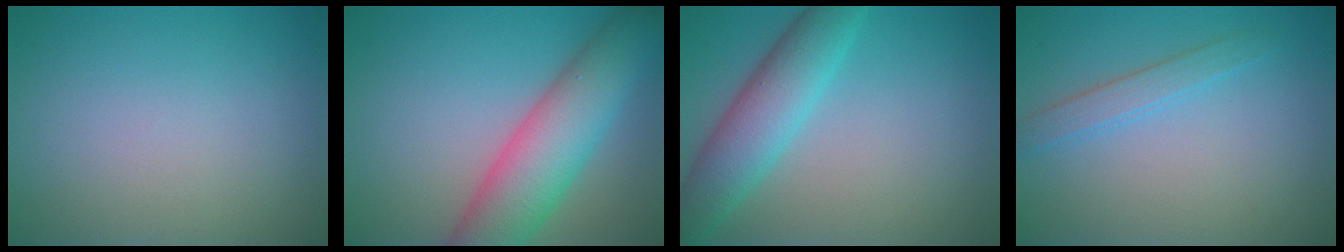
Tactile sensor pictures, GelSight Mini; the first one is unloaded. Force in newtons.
{"total": 8.3, "press": 8.3, "slide": 0.5}
{"total": 5.7, "press": 5.7, "slide": 0.1}
{"total": 1.8, "press": 1.8, "slide": 0.1}